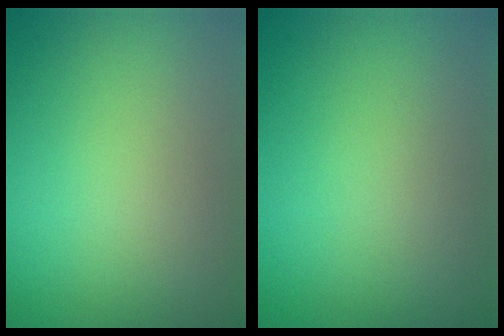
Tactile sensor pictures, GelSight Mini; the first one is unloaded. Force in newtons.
{"total": 0.0}